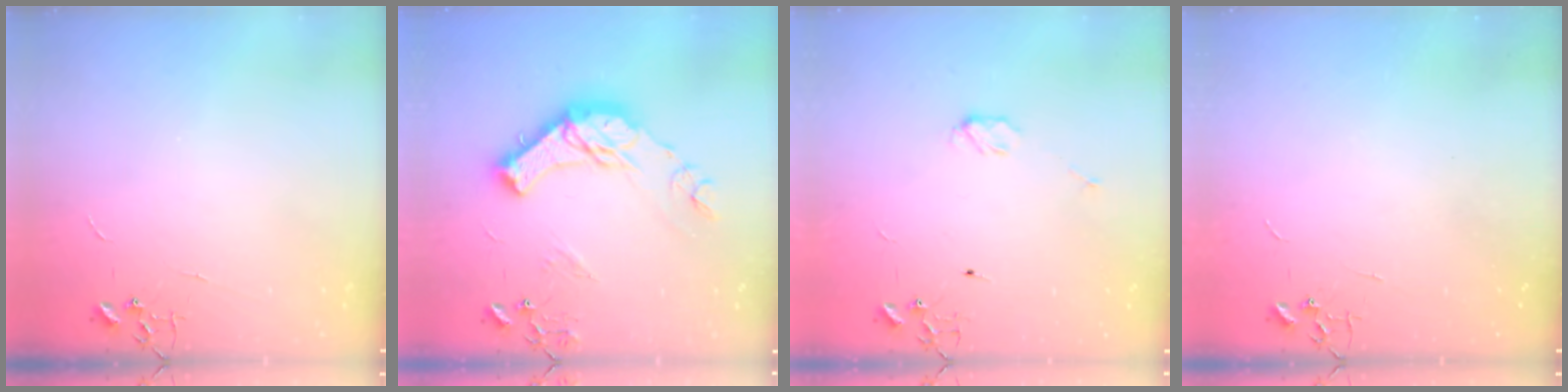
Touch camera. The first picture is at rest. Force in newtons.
{"total": 18.6, "press": 18.5, "slide": 1.5}
{"total": 3.9, "press": 3.9, "slide": 0.2}
{"total": 0.0}